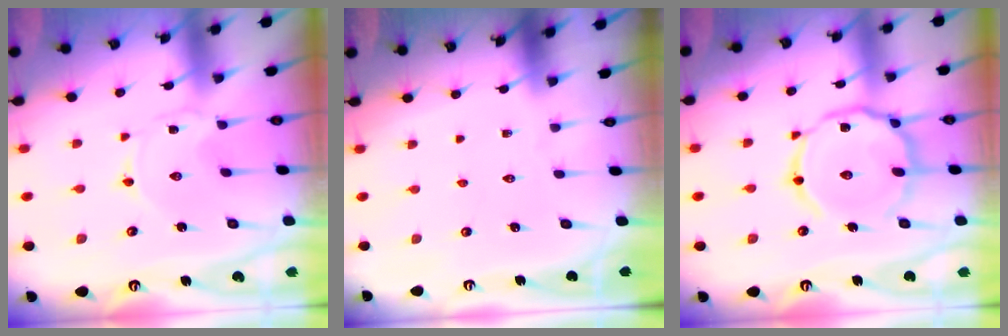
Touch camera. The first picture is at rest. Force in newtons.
{"total": 0.0}
{"total": 16.3, "press": 16.2, "slide": 1.3}